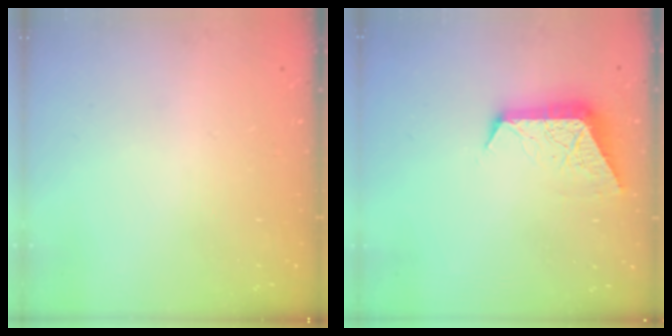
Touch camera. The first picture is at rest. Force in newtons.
{"total": 8.9, "press": 8.9, "slide": 0.4}